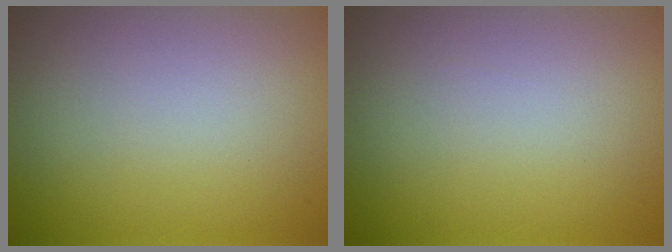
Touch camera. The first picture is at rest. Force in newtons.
{"total": 0.0}